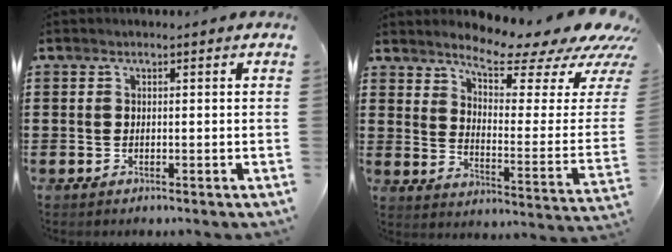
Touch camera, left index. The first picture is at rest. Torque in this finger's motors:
{"motor_torque": [2.14, 0.00, 0.58, 0.15]}